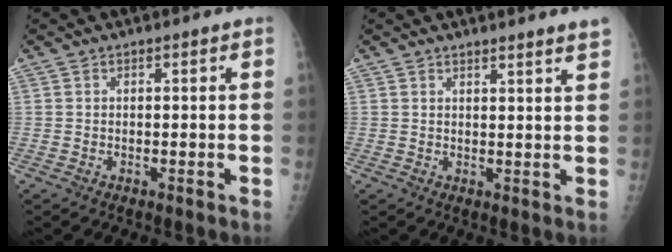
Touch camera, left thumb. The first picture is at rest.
{"total": 4.0, "force": [3.5, -0.2, 1.9], "torque": [-0.021, -0.020, 0.035]}